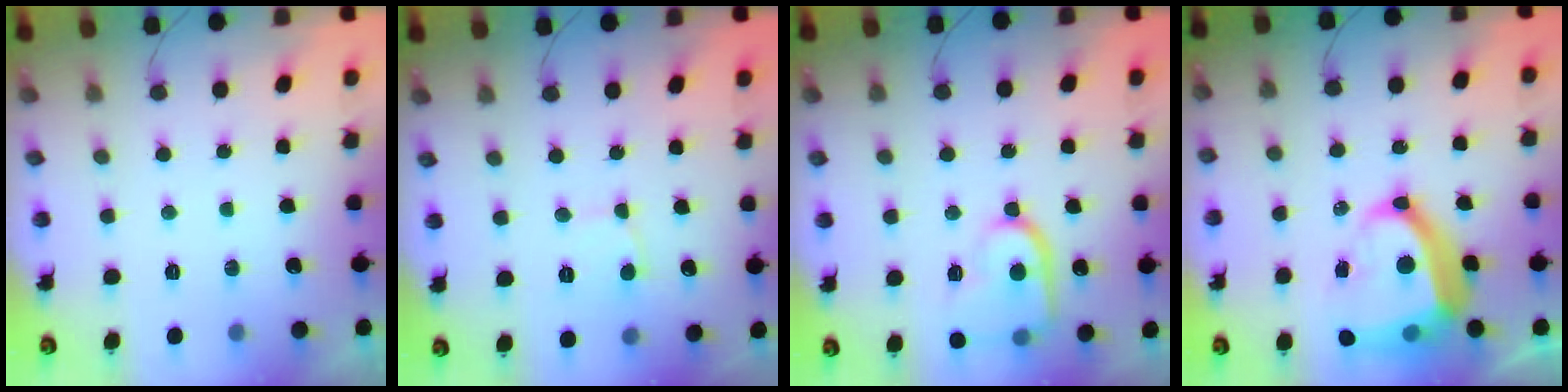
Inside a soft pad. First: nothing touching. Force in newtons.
{"total": 2.6, "press": 2.6, "slide": 0.1}
{"total": 14.4, "press": 14.3, "slide": 1.4}
{"total": 17.4, "press": 17.3, "slide": 2.1}